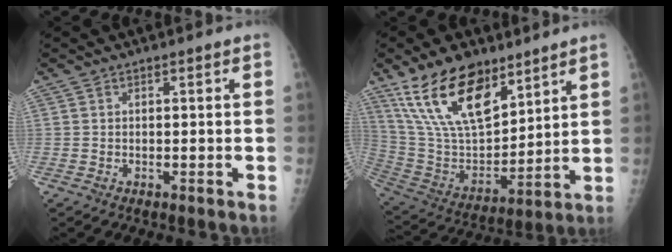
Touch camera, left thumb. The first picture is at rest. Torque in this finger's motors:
{"motor_torque": [1.06, 0.22, 1.40, -1.36, 0.29]}